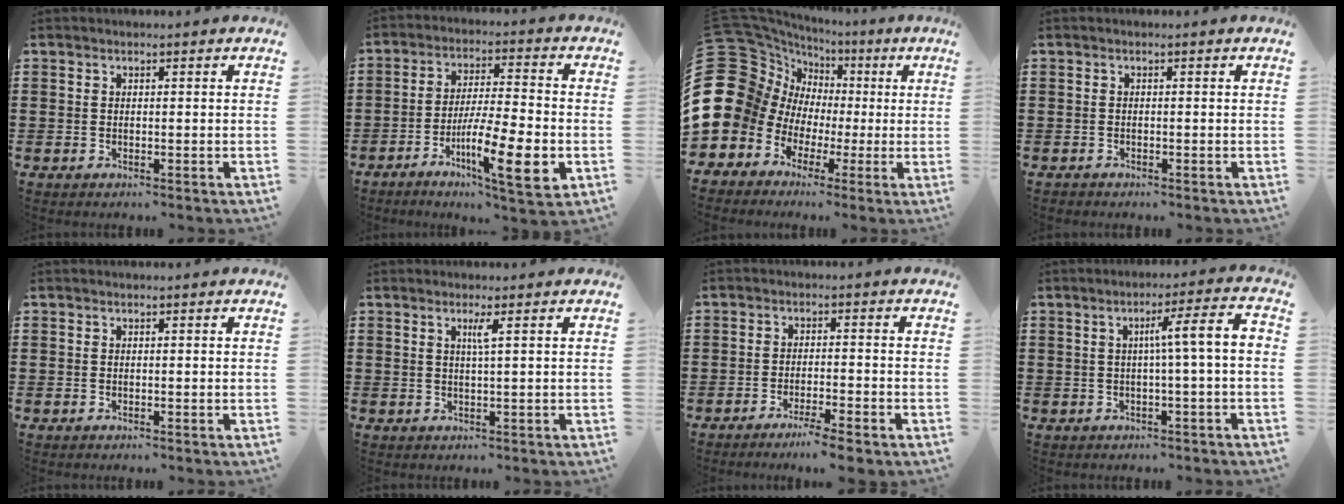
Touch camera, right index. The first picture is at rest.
{"total": 12.4, "force": [-4.9, 1.9, 11.2], "torque": [-0.207, -0.004, -0.088]}
{"total": 16.5, "force": [0.4, 15.1, 6.6], "torque": [-0.216, -0.023, 0.023]}
{"total": 0.6, "force": [-0.5, 0.2, 0.0], "torque": [-0.002, 0.001, -0.012]}
{"total": 0.0}
{"total": 1.9, "force": [0.6, -0.4, 1.7], "torque": [-0.033, -0.005, 0.007]}
{"total": 3.6, "force": [-3.0, -0.2, 1.9], "torque": [-0.030, -0.003, -0.056]}
{"total": 6.3, "force": [-0.2, -0.1, 6.3], "torque": [-0.116, 0.000, -0.010]}